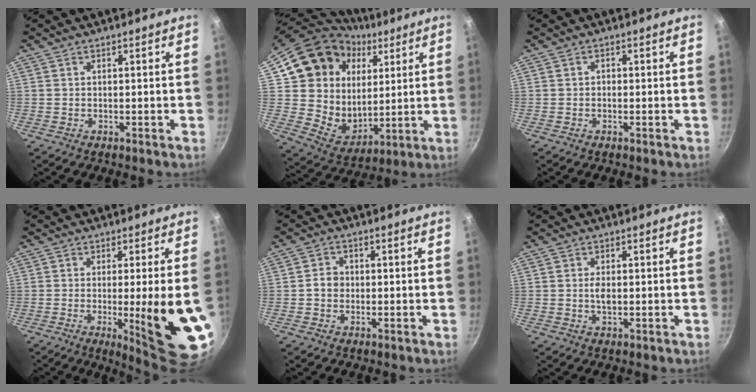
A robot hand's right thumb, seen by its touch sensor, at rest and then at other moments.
{"total": 21.1, "force": [8.4, 17.2, 8.8], "torque": [-0.131, -0.014, 0.161]}
{"total": 0.7, "force": [-0.3, 0.6, 0.3], "torque": [-0.003, 0.003, -0.005]}
{"total": 14.4, "force": [-2.3, 1.7, 14.1], "torque": [-0.185, -0.014, -0.021]}
{"total": 3.0, "force": [-0.3, 2.6, 1.4], "torque": [-0.010, 0.010, -0.008]}
{"total": 2.2, "force": [-0.1, 1.2, 1.9], "torque": [-0.033, 0.002, -0.003]}